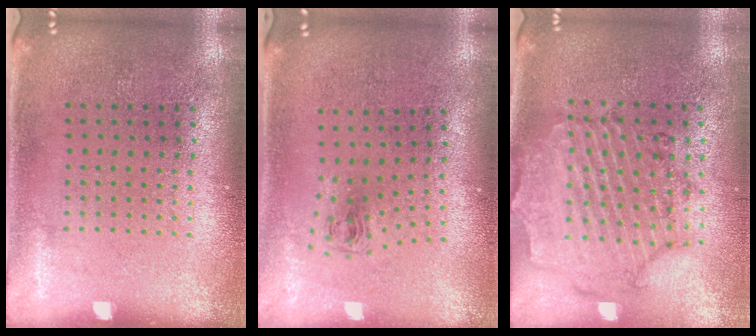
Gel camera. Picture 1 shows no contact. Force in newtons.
{"total": 0.7, "press": 0.4, "slide": 0.6}
{"total": 1.2, "press": 1.1, "slide": 0.3}